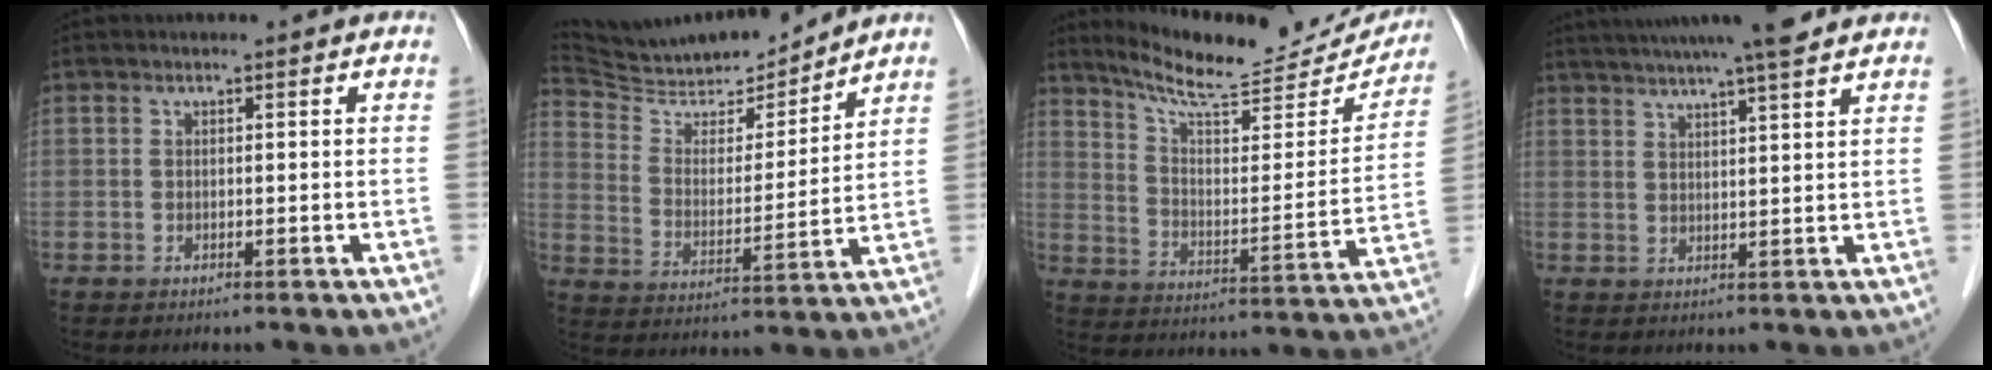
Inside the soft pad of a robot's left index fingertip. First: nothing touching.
{"total": 14.9, "force": [14.4, 1.7, 3.8], "torque": [-0.074, -0.006, 0.248]}
{"total": 20.5, "force": [19.1, 3.4, 6.5], "torque": [-0.098, -0.038, 0.265]}
{"total": 14.0, "force": [12.0, 0.2, 7.3], "torque": [-0.126, 0.027, 0.167]}